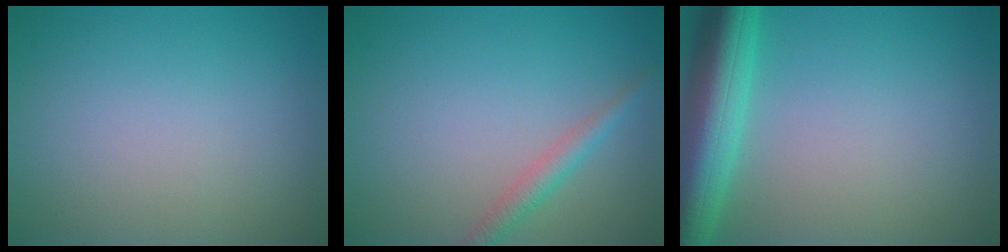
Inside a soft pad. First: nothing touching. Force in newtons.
{"total": 2.0, "press": 2.0, "slide": 0.0}
{"total": 7.5, "press": 7.5, "slide": 0.4}